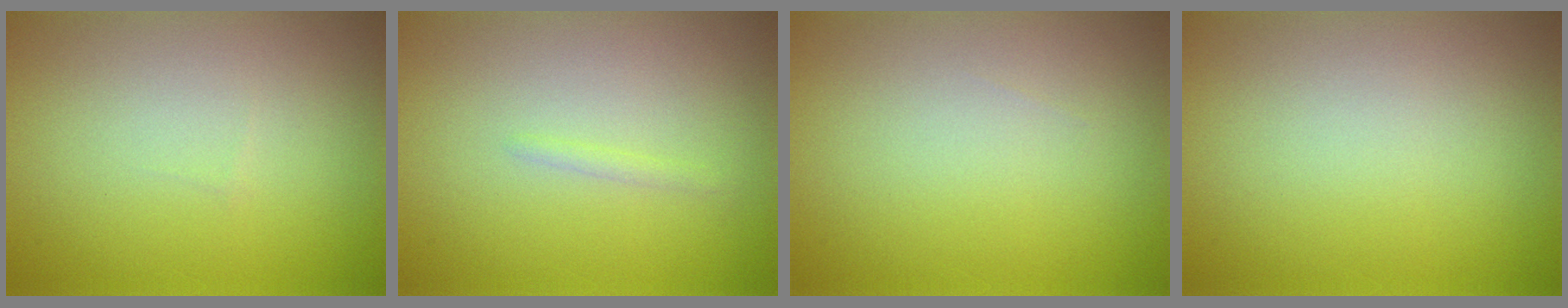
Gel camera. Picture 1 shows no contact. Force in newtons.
{"total": 0.7, "press": 0.7, "slide": 0.1}
{"total": 0.0}
{"total": 0.0}